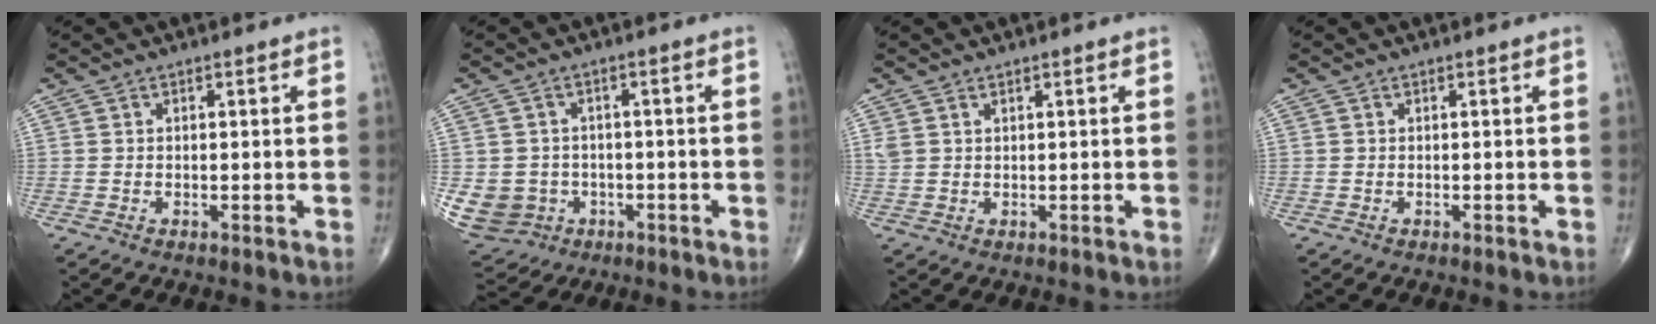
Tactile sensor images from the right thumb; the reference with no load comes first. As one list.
[{"total": 9.1, "force": [-2.0, 8.4, 2.7], "torque": [-0.055, 0.014, -0.019]}, {"total": 0.9, "force": [0.7, 0.4, 0.4], "torque": [-0.004, 0.003, 0.015]}, {"total": 0.0}]